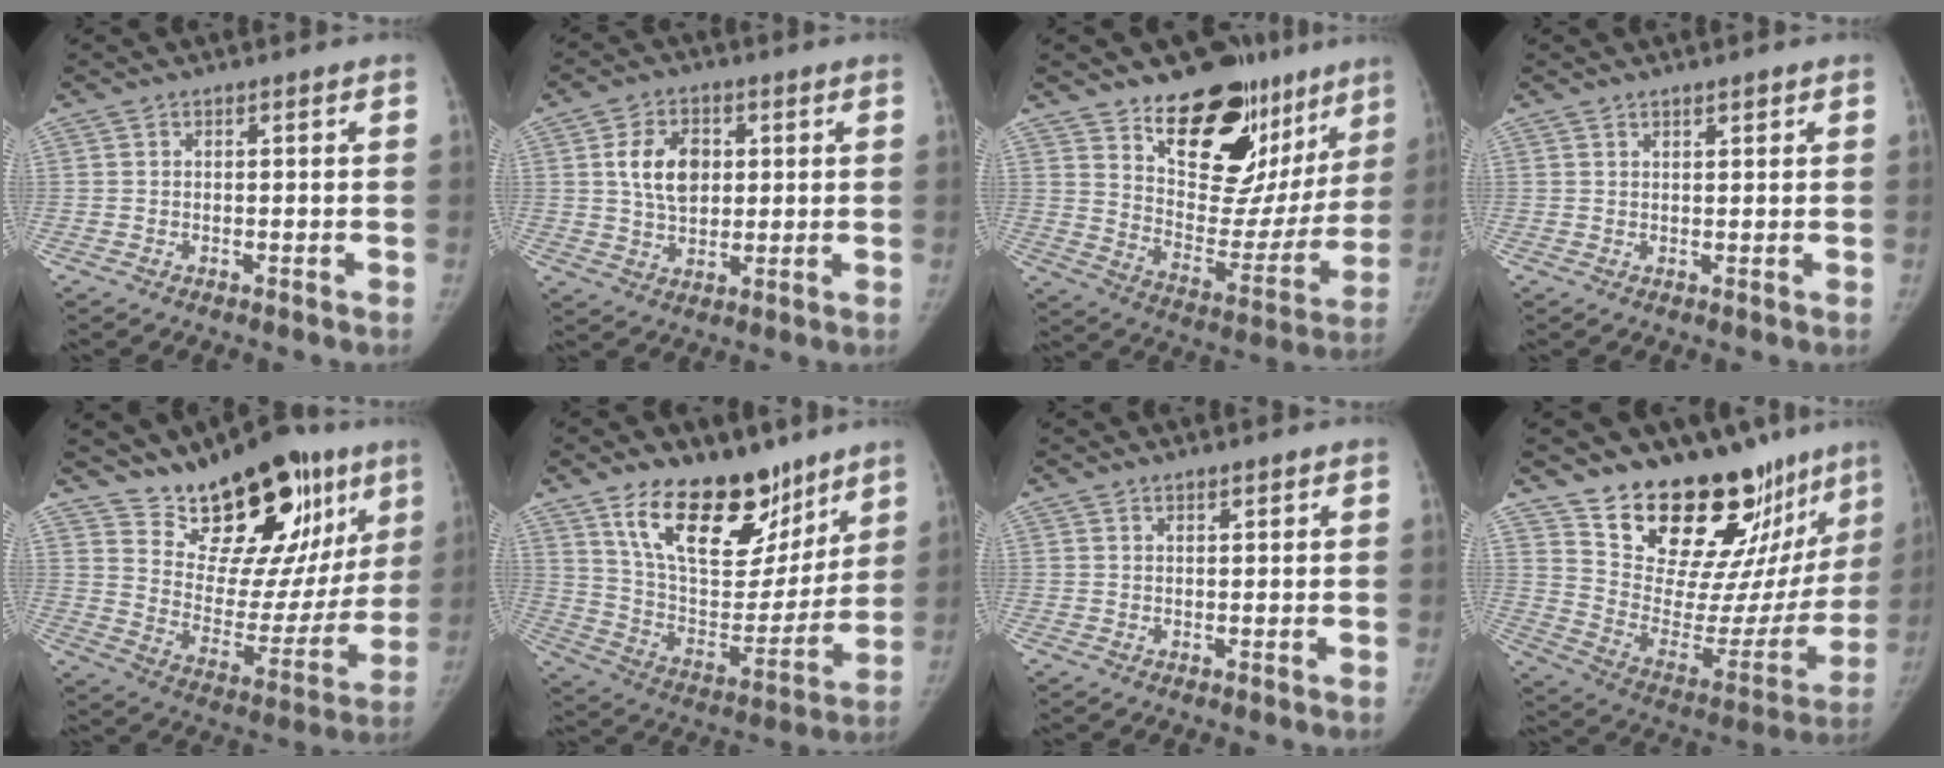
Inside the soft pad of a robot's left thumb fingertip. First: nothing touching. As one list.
[{"total": 9.1, "force": [2.0, 6.2, 6.3], "torque": [-0.087, -0.007, 0.039]}, {"total": 26.0, "force": [17.2, 13.5, 14.0], "torque": [-0.152, -0.097, 0.260]}, {"total": 1.8, "force": [1.3, 0.6, 1.1], "torque": [-0.011, -0.006, 0.020]}, {"total": 25.3, "force": [16.2, 11.9, 15.3], "torque": [-0.175, -0.074, 0.254]}, {"total": 23.8, "force": [15.2, 12.2, 13.6], "torque": [-0.163, -0.077, 0.259]}, {"total": 1.3, "force": [1.1, 0.4, 0.7], "torque": [-0.007, -0.006, 0.017]}, {"total": 26.5, "force": [21.3, 10.1, 12.1], "torque": [-0.133, -0.152, 0.315]}]